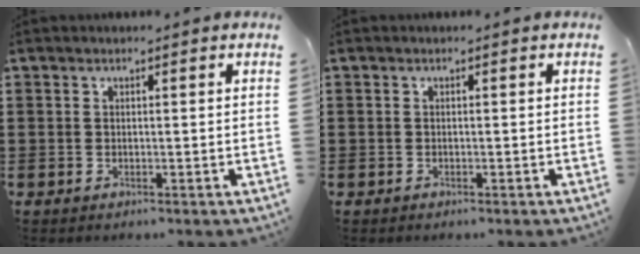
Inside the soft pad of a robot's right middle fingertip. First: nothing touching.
{"total": 0.5, "force": [-0.3, 0.4, 0.0], "torque": [0.001, 0.005, -0.009]}